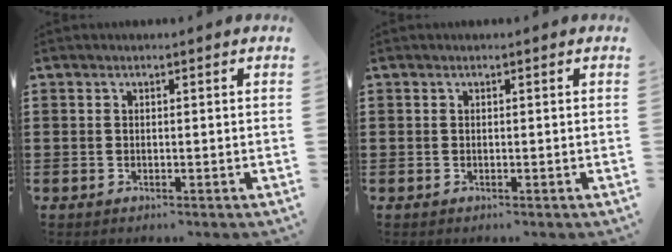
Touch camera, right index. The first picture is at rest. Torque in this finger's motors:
{"motor_torque": [0.02, 0.08, 0.00, 0.00]}